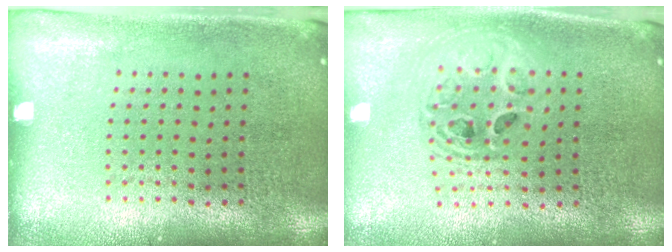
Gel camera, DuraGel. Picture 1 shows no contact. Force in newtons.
{"total": 2.0, "press": 1.6, "slide": 1.2}